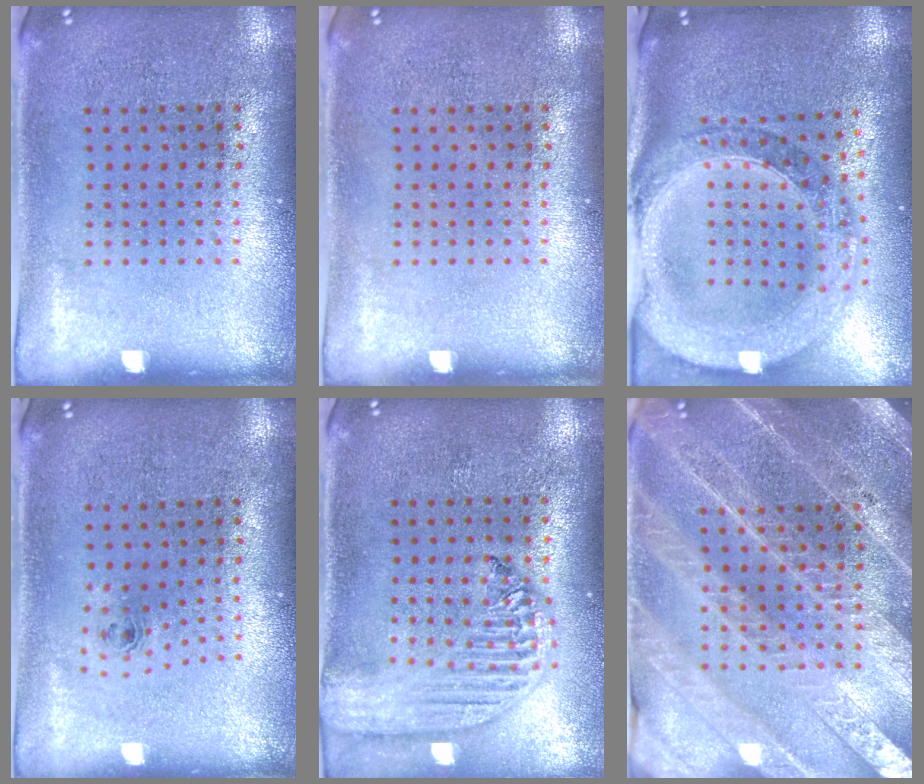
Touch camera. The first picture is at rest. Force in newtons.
{"total": 0.0}
{"total": 2.5, "press": 2.2, "slide": 1.2}
{"total": 0.8, "press": 0.4, "slide": 0.7}
{"total": 2.4, "press": 2.1, "slide": 1.2}
{"total": 4.1, "press": 3.8, "slide": 1.7}